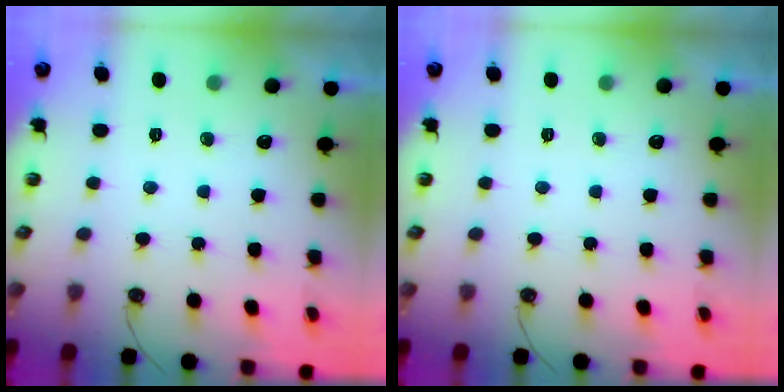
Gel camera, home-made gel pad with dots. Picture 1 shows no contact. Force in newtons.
{"total": 0.0}